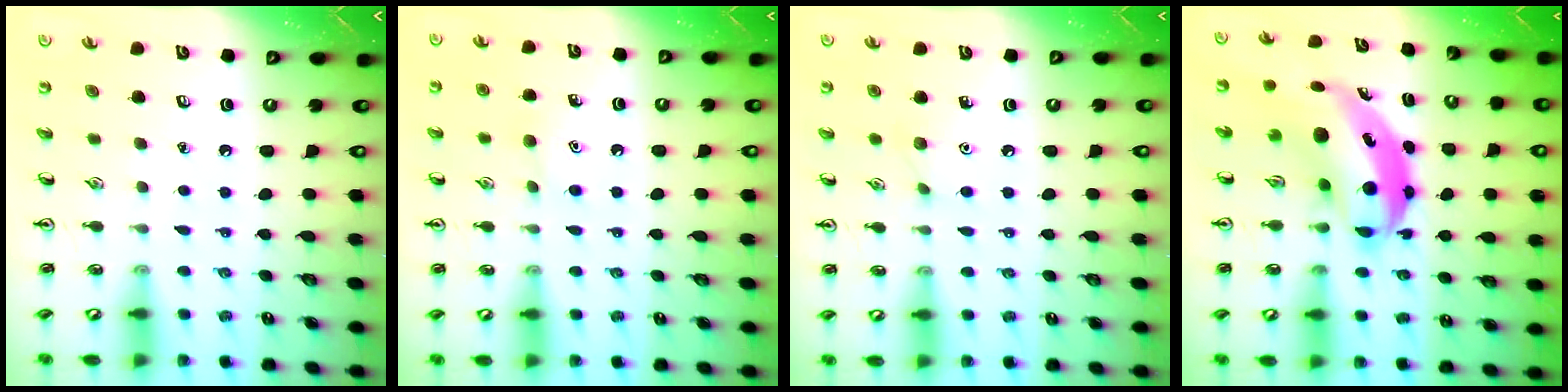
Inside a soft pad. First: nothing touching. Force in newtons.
{"total": 5.9, "press": 5.6, "slide": 1.9}
{"total": 5.4, "press": 5.1, "slide": 1.7}
{"total": 9.3, "press": 9.0, "slide": 2.4}